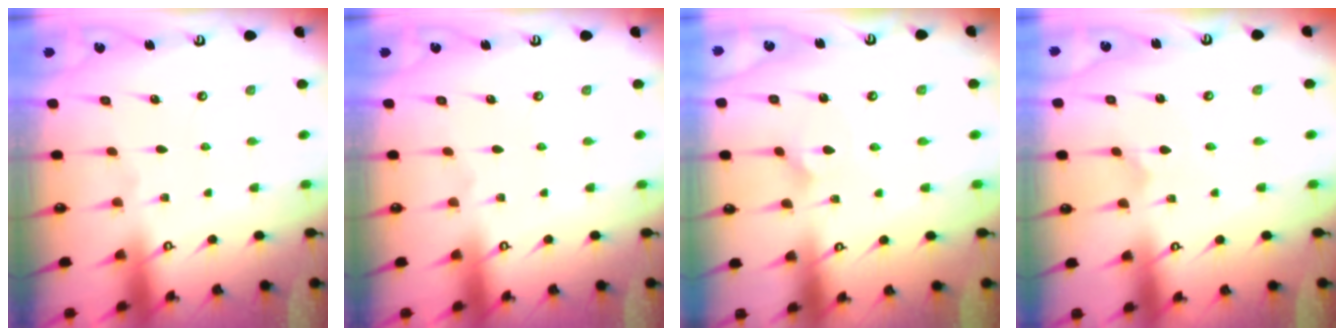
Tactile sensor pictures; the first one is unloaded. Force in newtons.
{"total": 0.0}
{"total": 2.1, "press": 2.1, "slide": 0.1}
{"total": 0.0}